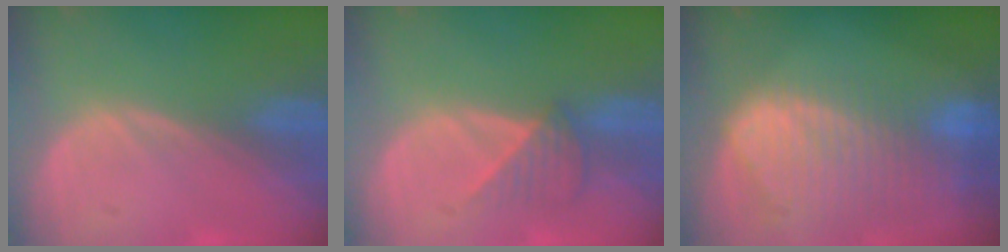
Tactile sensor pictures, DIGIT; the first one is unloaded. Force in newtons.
{"total": 3.4, "press": 3.3, "slide": 0.8}
{"total": 10.6, "press": 9.1, "slide": 5.4}